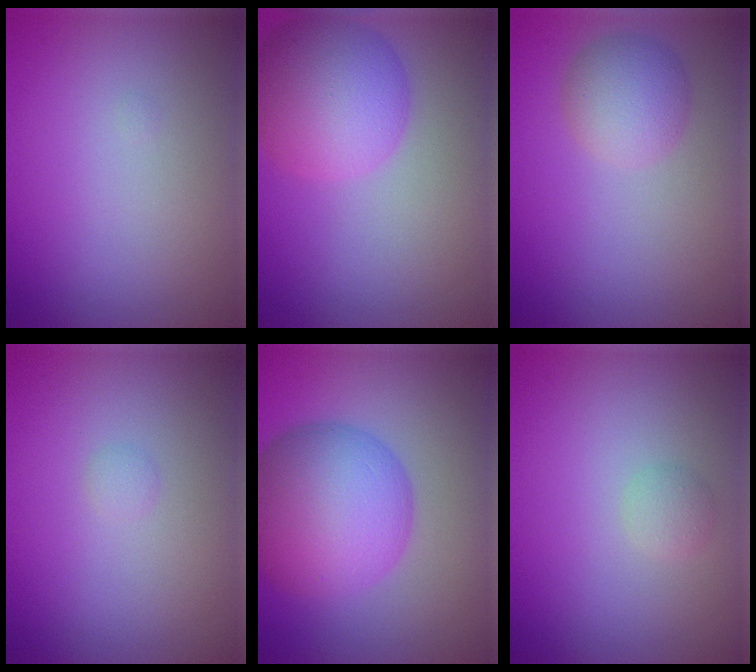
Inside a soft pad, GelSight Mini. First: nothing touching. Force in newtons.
{"total": 7.9, "press": 7.9, "slide": 0.2}
{"total": 3.6, "press": 3.6, "slide": 0.2}
{"total": 0.5, "press": 0.5, "slide": 0.0}
{"total": 10.0, "press": 10.0, "slide": 0.3}
{"total": 1.1, "press": 1.1, "slide": 0.1}